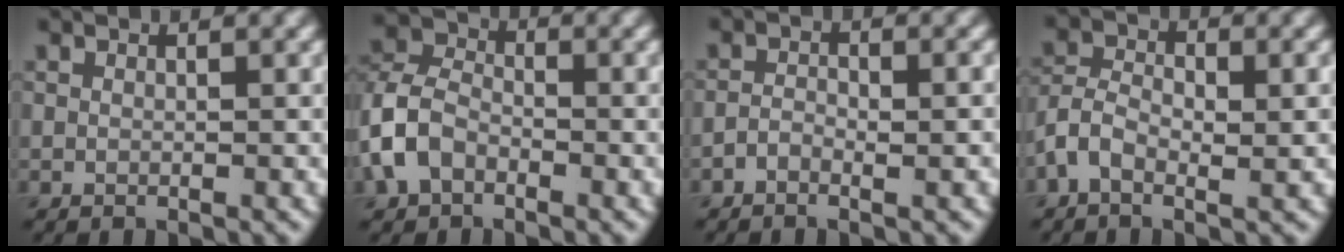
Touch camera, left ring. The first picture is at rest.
{"total": 5.1, "force": [-2.0, 3.7, 2.9], "torque": [-0.068, 0.007, -0.053]}
{"total": 1.7, "force": [-0.9, 0.7, 1.3], "torque": [-0.022, 0.003, -0.018]}
{"total": 4.5, "force": [-1.3, 2.5, 3.5], "torque": [-0.068, 0.005, -0.032]}